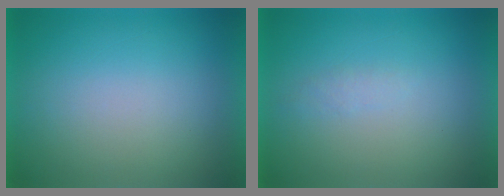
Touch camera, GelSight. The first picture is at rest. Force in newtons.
{"total": 1.2}